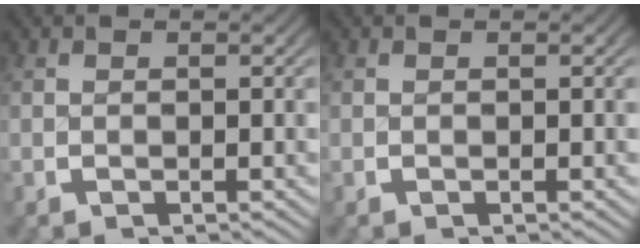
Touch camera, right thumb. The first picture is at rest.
{"total": 0.0}